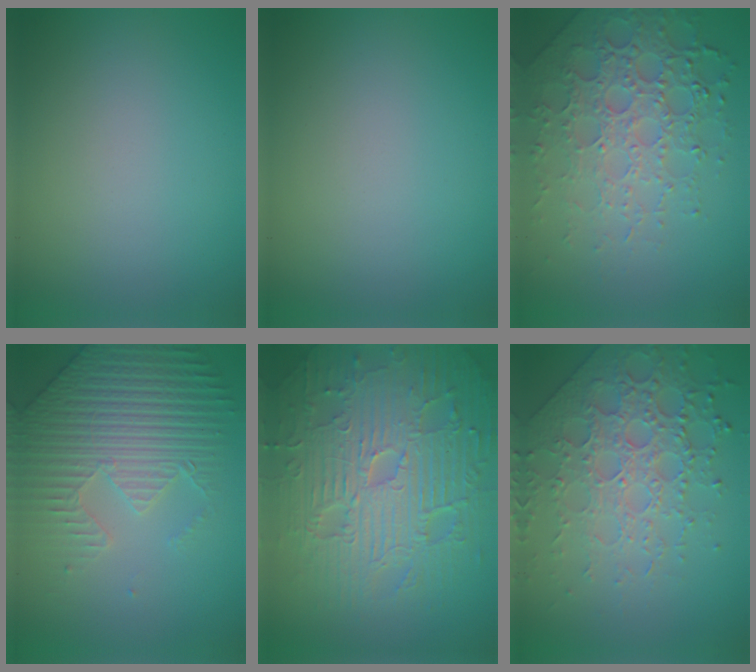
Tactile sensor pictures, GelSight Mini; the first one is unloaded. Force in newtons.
{"total": 0.0}
{"total": 7.3, "press": 5.2, "slide": 5.1}
{"total": 5.5, "press": 5.1, "slide": 2.0}
{"total": 11.3, "press": 7.4, "slide": 8.6}
{"total": 6.2, "press": 5.2, "slide": 3.3}